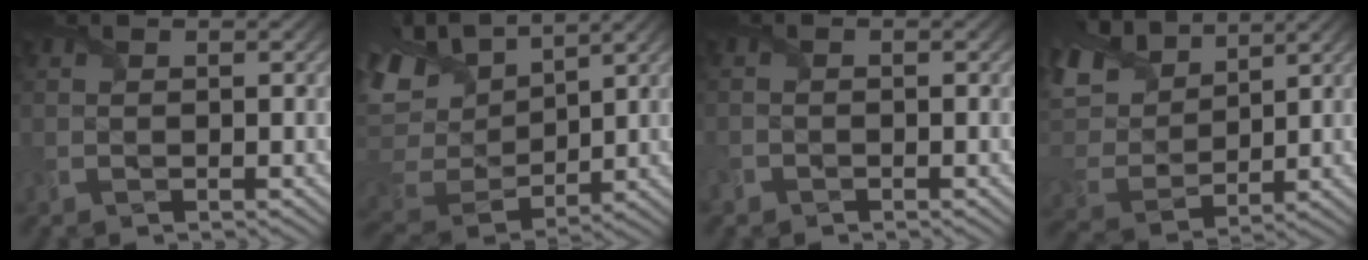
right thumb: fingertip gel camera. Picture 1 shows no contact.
{"total": 15.1, "force": [8.0, 8.1, 9.8], "torque": [-0.262, 0.035, 0.153]}
{"total": 1.1, "force": [-0.8, 0.7, 0.0], "torque": [0.001, -0.005, -0.017]}
{"total": 11.5, "force": [6.6, 6.3, 7.0], "torque": [-0.201, 0.033, 0.116]}